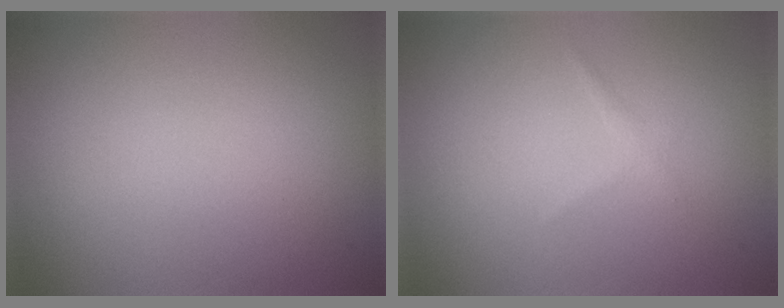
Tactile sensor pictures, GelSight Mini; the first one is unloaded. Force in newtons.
{"total": 0.7, "press": 0.7, "slide": 0.1}